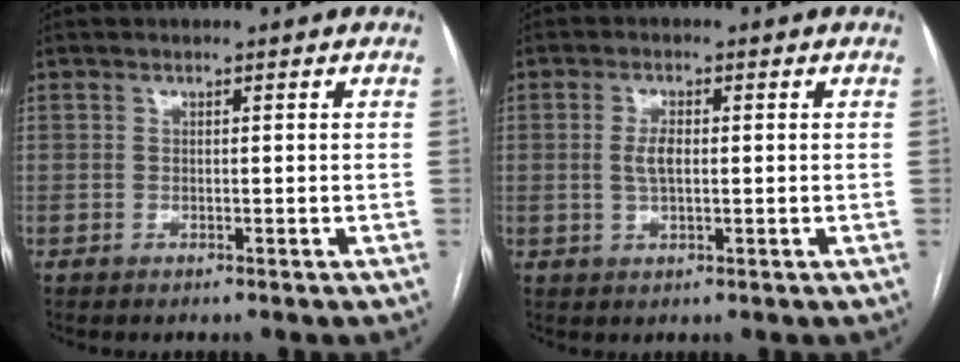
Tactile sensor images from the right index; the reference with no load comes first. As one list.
[{"total": 3.1, "force": [0.2, 1.1, 2.9], "torque": [-0.060, 0.004, 0.004]}]